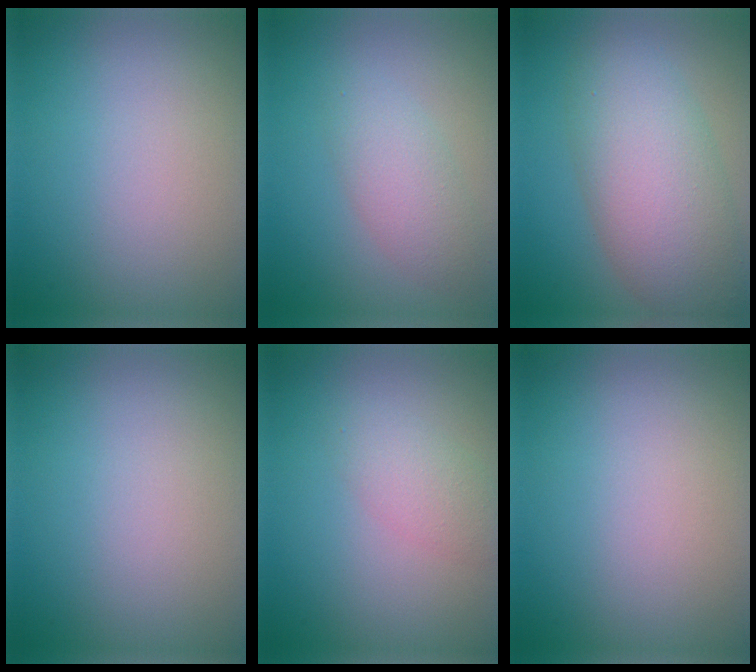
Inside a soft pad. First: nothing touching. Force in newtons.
{"total": 2.9, "press": 2.9, "slide": 0.1}
{"total": 7.8, "press": 7.8, "slide": 0.4}
{"total": 0.0}
{"total": 2.2, "press": 2.2, "slide": 0.2}
{"total": 0.0}